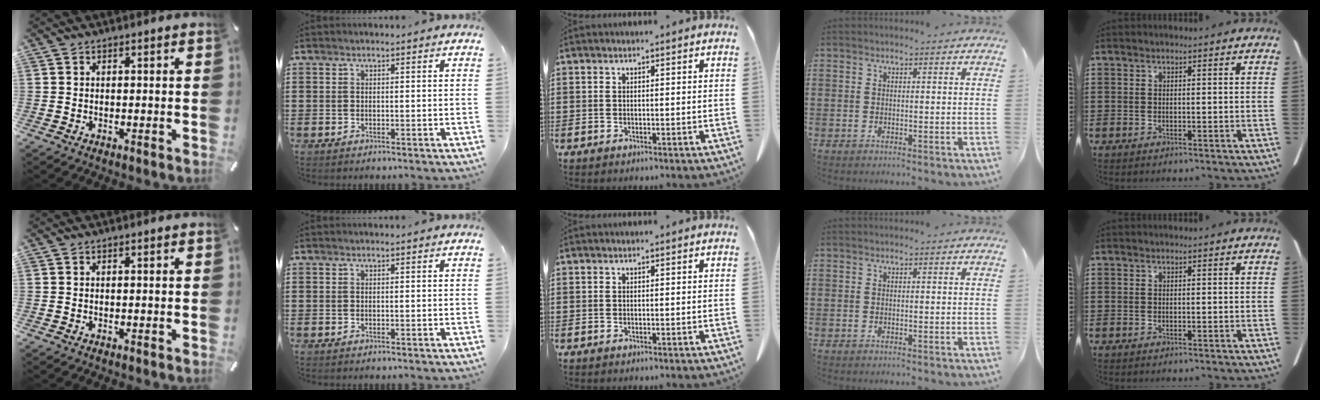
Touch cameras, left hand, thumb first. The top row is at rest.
{}